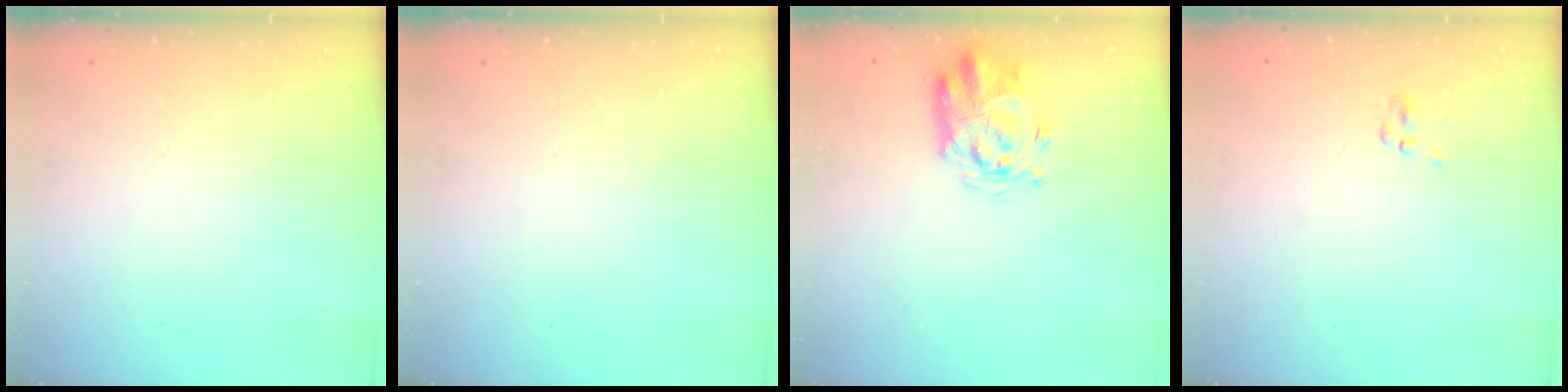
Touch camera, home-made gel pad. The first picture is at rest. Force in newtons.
{"total": 0.0}
{"total": 3.1, "press": 3.0, "slide": 0.9}
{"total": 0.5, "press": 0.5, "slide": 0.1}